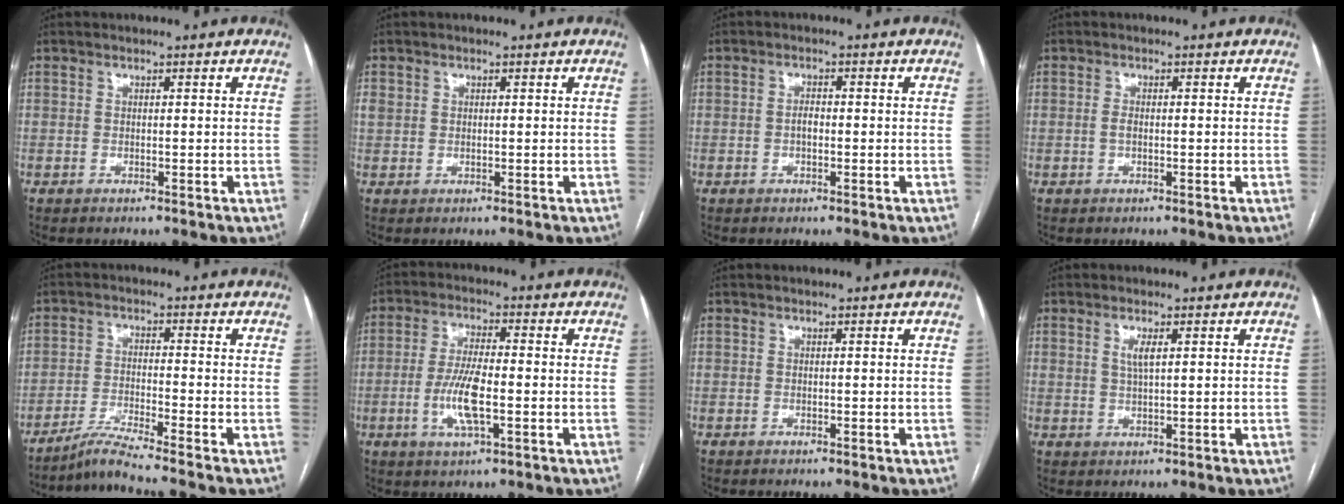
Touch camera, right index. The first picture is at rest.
{"total": 1.3, "force": [0.4, 1.1, 0.6], "torque": [-0.018, 0.014, 0.012]}
{"total": 1.5, "force": [-0.3, 0.7, 1.3], "torque": [-0.023, 0.004, -0.005]}
{"total": 1.0, "force": [-0.1, 0.4, 0.9], "torque": [-0.021, 0.002, -0.001]}
{"total": 5.8, "force": [-5.0, -2.2, 2.1], "torque": [-0.042, -0.027, -0.096]}
{"total": 7.6, "force": [-1.9, 1.5, 7.2], "torque": [-0.147, -0.003, -0.036]}
{"total": 0.0}
{"total": 2.3, "force": [0.9, 0.4, 2.1], "torque": [-0.045, -0.001, 0.019]}